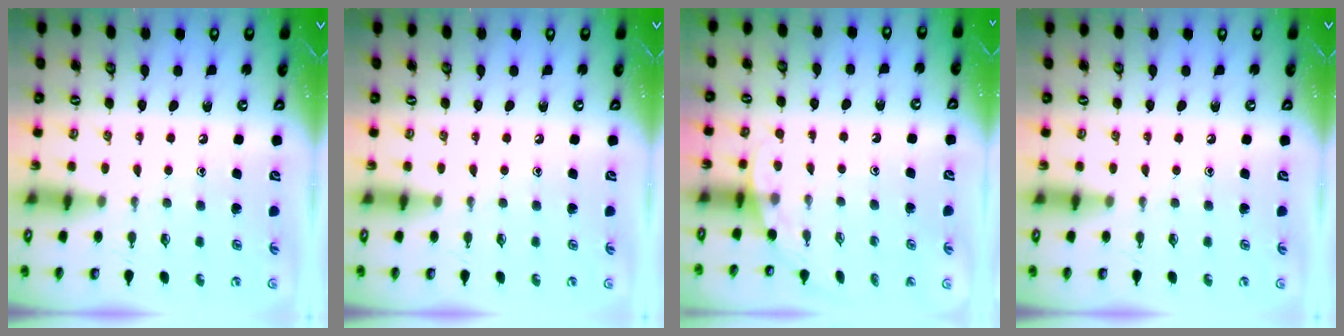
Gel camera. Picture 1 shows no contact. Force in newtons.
{"total": 0.0}
{"total": 2.8, "press": 2.8, "slide": 0.1}
{"total": 0.0}